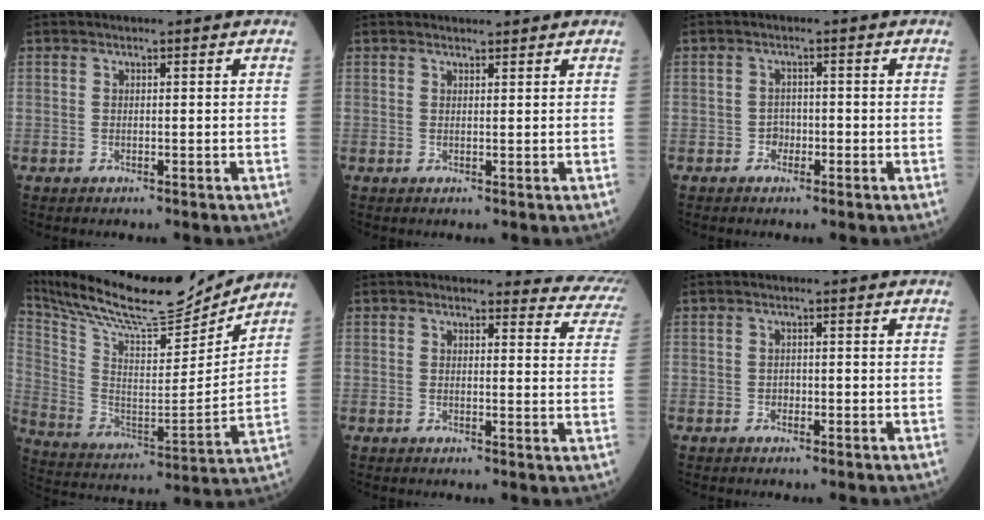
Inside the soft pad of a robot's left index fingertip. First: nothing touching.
{"total": 1.7, "force": [1.6, 0.3, 0.3], "torque": [-0.008, 0.006, 0.024]}
{"total": 1.7, "force": [-1.1, 1.2, 0.5], "torque": [-0.002, 0.003, -0.020]}
{"total": 21.9, "force": [20.2, 3.0, 7.9], "torque": [-0.167, -0.028, 0.329]}
{"total": 9.6, "force": [9.4, 2.3, 0.1], "torque": [0.046, -0.056, 0.056]}
{"total": 0.9, "force": [-0.6, 0.6, 0.3], "torque": [-0.002, 0.000, -0.013]}